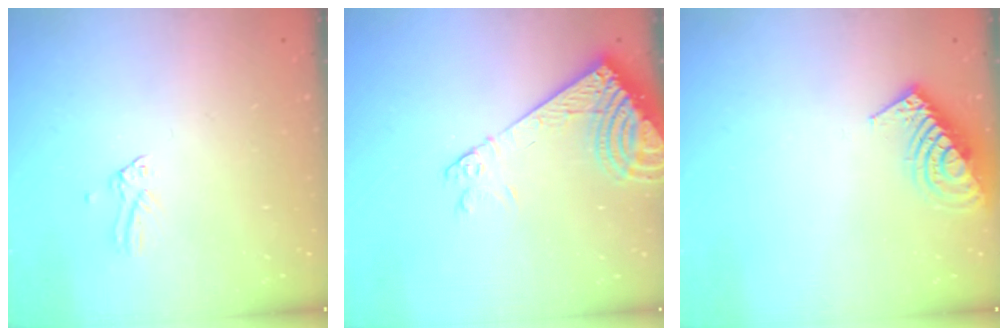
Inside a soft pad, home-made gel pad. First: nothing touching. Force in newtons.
{"total": 14.1, "press": 13.9, "slide": 2.6}
{"total": 14.3, "press": 14.3, "slide": 0.4}